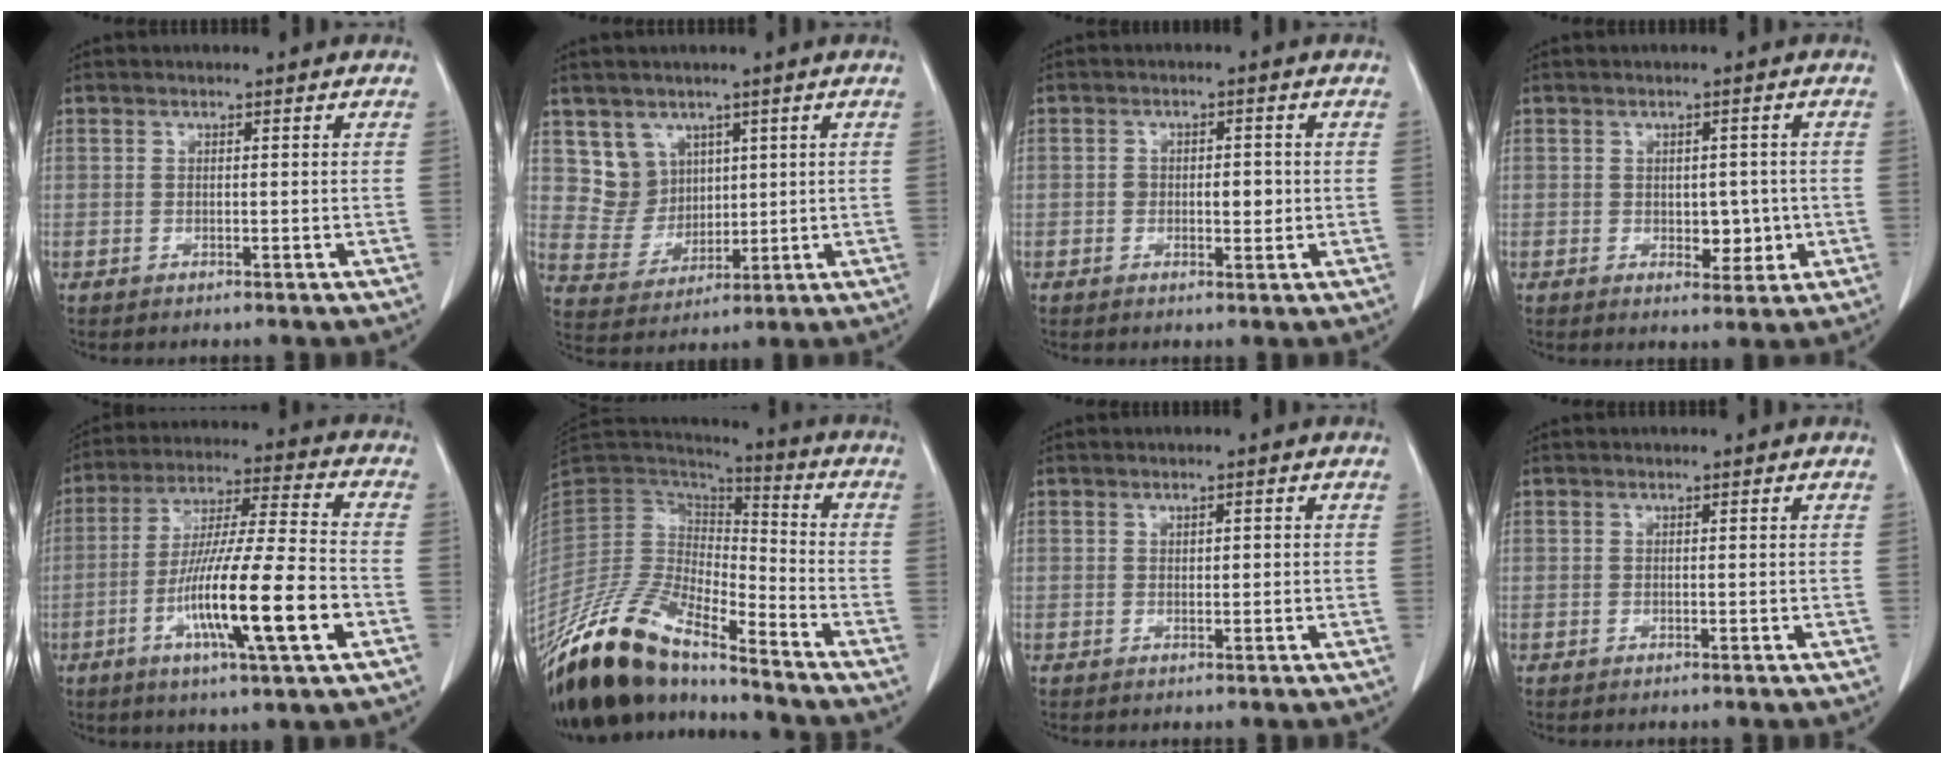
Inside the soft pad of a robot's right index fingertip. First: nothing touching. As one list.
[{"total": 6.6, "force": [3.5, 5.5, 0.7], "torque": [-0.020, 0.013, 0.081]}, {"total": 3.5, "force": [-0.2, 2.0, 2.9], "torque": [-0.042, 0.005, 0.001]}, {"total": 4.3, "force": [-0.4, 2.7, 3.3], "torque": [-0.034, 0.002, 0.003]}, {"total": 17.2, "force": [-5.7, 0.8, 16.2], "torque": [-0.292, -0.014, -0.098]}, {"total": 18.5, "force": [-15.4, 4.7, 9.1], "torque": [-0.180, 0.007, -0.292]}, {"total": 1.2, "force": [0.2, 0.6, 1.1], "torque": [-0.018, 0.000, 0.006]}, {"total": 0.0}]